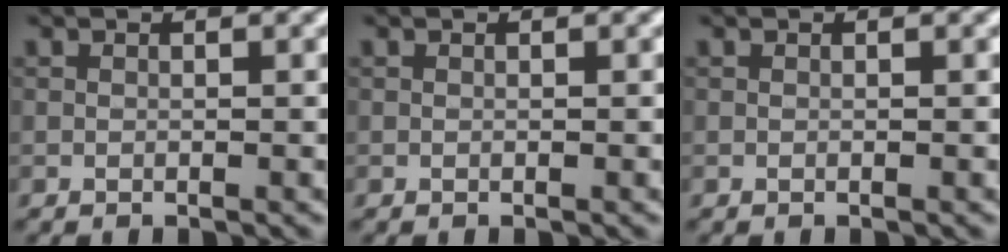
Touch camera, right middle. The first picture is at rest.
{"total": 0.0}
{"total": 0.0}